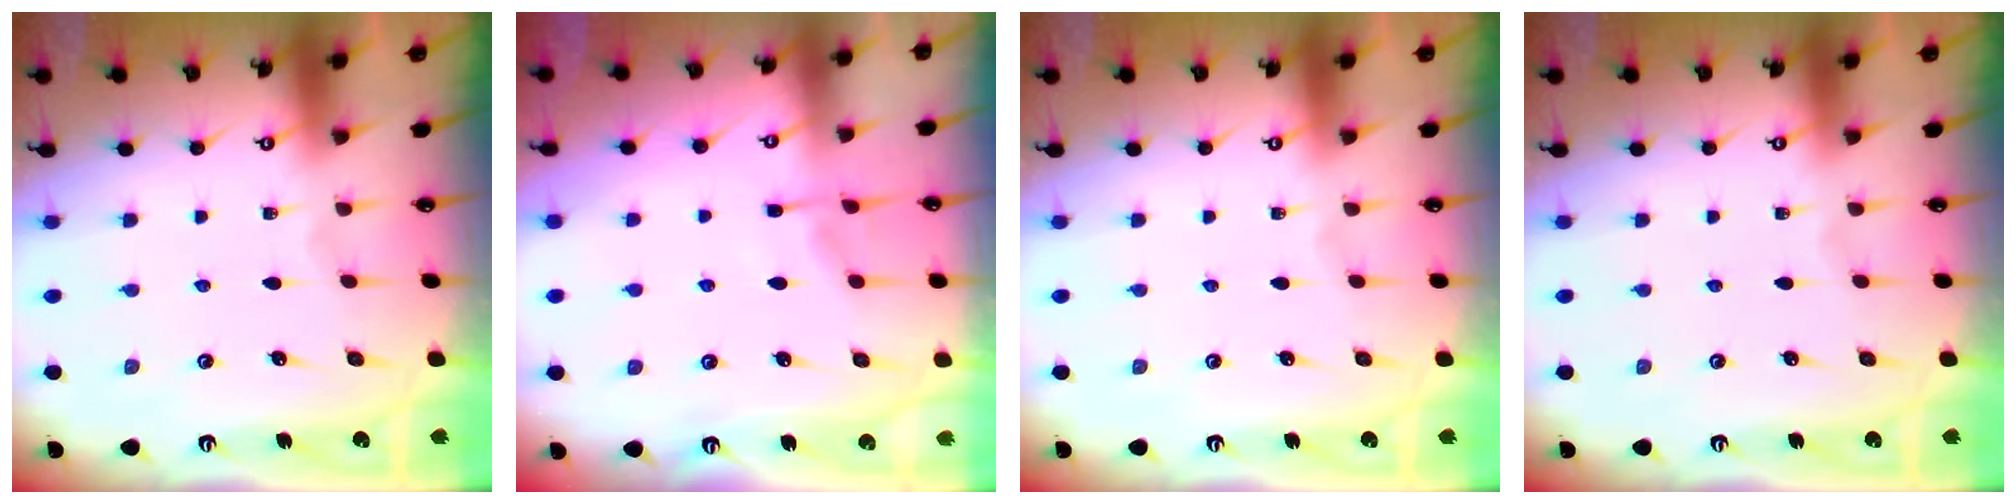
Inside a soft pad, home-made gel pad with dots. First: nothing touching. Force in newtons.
{"total": 3.5, "press": 3.5, "slide": 0.7}
{"total": 0.0}
{"total": 0.0}